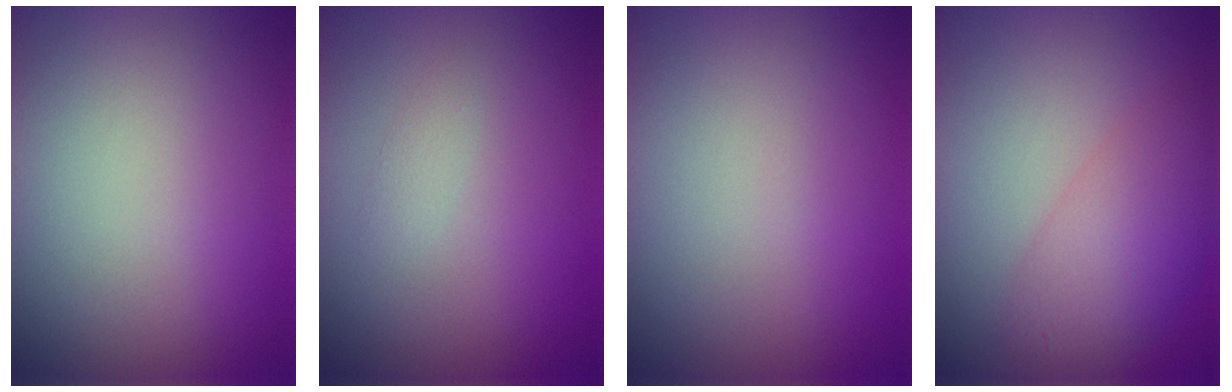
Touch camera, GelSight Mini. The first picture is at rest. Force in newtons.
{"total": 0.8, "press": 0.8, "slide": 0.0}
{"total": 0.0}
{"total": 4.5, "press": 4.5, "slide": 0.2}